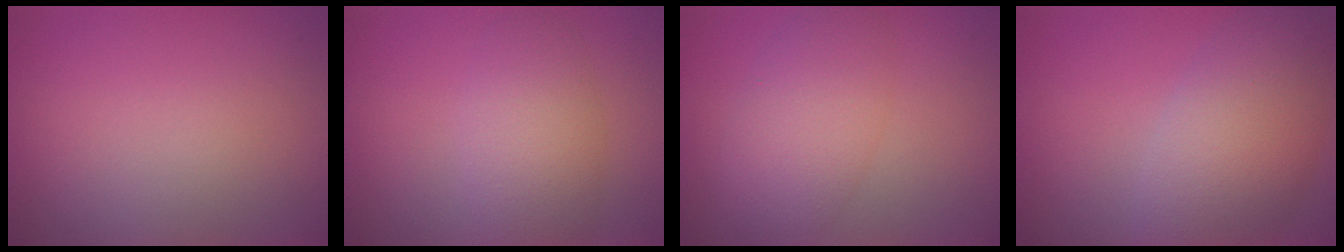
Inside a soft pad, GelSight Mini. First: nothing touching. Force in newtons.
{"total": 4.3, "press": 4.3, "slide": 0.2}
{"total": 5.5, "press": 5.5, "slide": 0.1}
{"total": 7.3, "press": 7.3, "slide": 0.3}